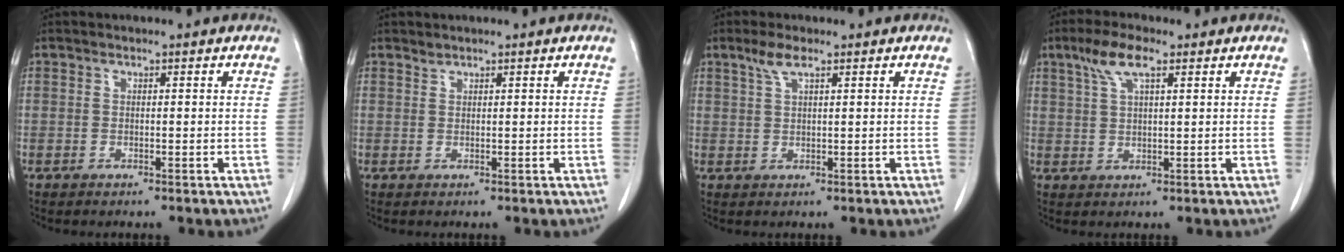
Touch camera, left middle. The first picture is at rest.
{"total": 0.6, "force": [0.6, 0.0, -0.1], "torque": [-0.003, -0.003, 0.011]}
{"total": 2.8, "force": [1.8, 0.4, 2.1], "torque": [-0.049, 0.007, 0.040]}
{"total": 5.4, "force": [3.1, 1.2, 4.3], "torque": [-0.092, 0.013, 0.061]}